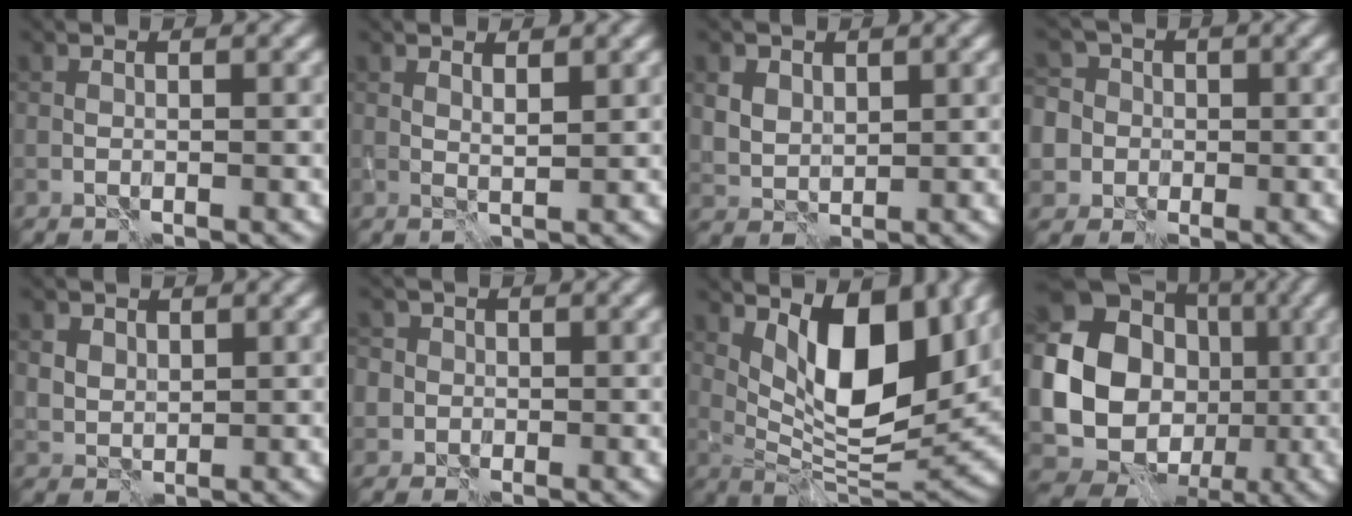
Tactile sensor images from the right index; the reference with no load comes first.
{"total": 1.3, "force": [1.1, 0.2, 0.7], "torque": [-0.014, -0.001, 0.019]}
{"total": 2.6, "force": [1.5, 1.9, 0.9], "torque": [-0.023, -0.006, 0.033]}
{"total": 7.0, "force": [-0.1, 6.7, 2.0], "torque": [-0.036, 0.026, -0.047]}
{"total": 2.0, "force": [1.2, 1.5, 0.5], "torque": [-0.013, -0.004, 0.026]}
{"total": 3.8, "force": [0.3, 3.7, 0.9], "torque": [0.007, 0.024, -0.030]}
{"total": 10.5, "force": [4.1, 4.4, 8.6], "torque": [-0.131, -0.011, 0.076]}
{"total": 20.1, "force": [0.3, 18.5, 7.8], "torque": [-0.175, 0.012, -0.017]}